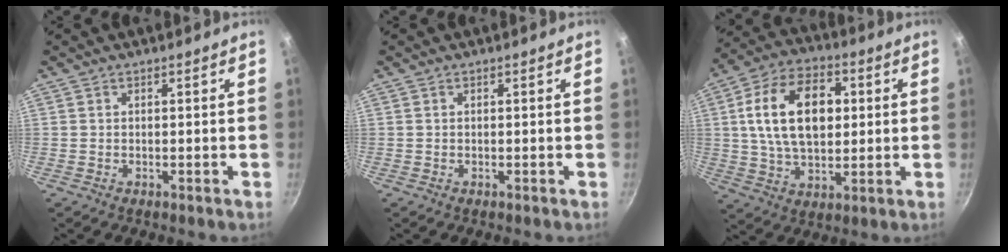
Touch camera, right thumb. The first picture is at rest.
{"total": 0.0}
{"total": 17.7, "force": [3.0, 10.9, 13.6], "torque": [-0.217, 0.010, 0.051]}